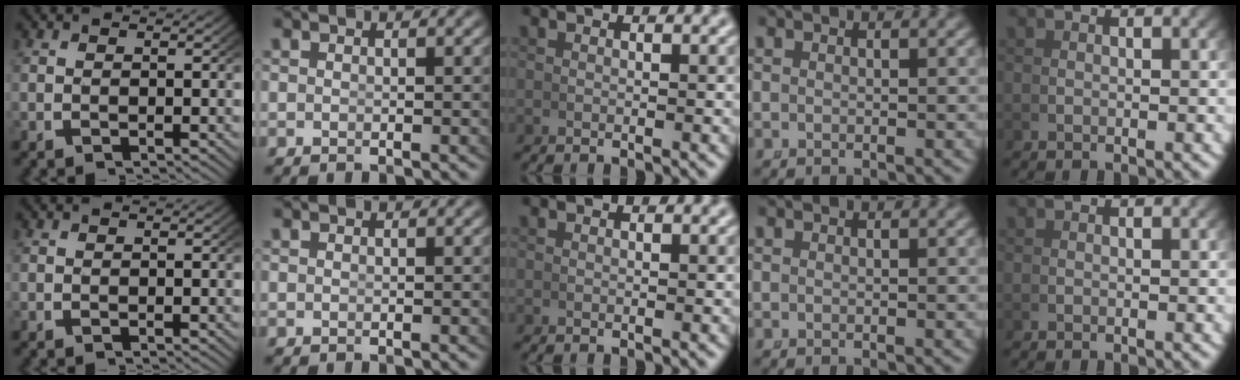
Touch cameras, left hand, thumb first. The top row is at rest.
{}